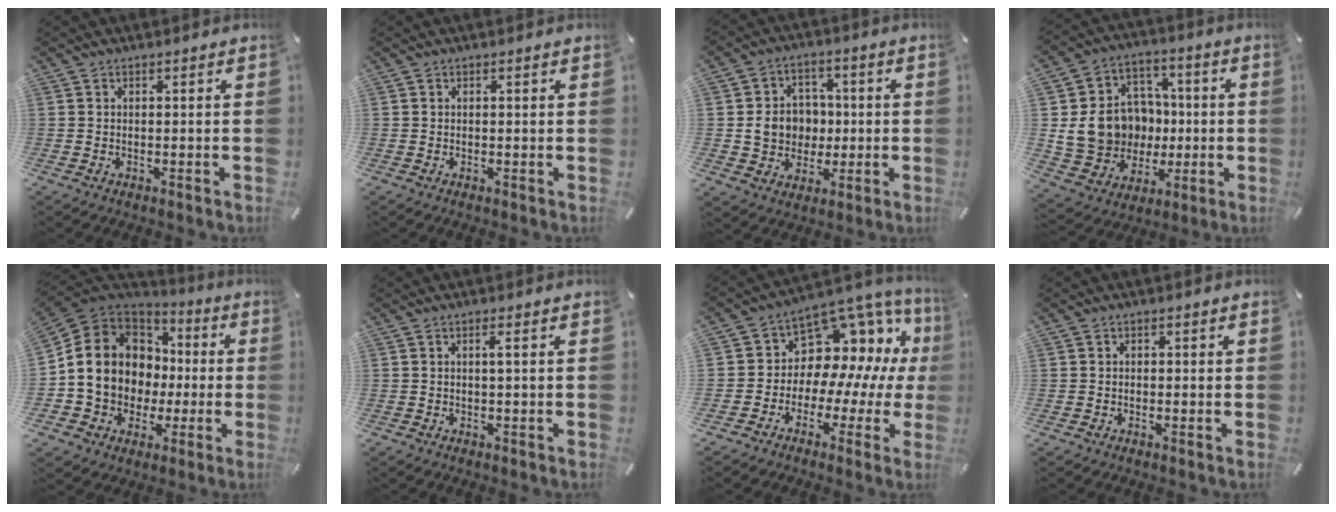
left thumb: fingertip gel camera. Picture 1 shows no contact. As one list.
[{"total": 0.0}, {"total": 9.0, "force": [-0.3, 8.3, 3.3], "torque": [-0.053, 0.010, -0.001]}, {"total": 16.3, "force": [0.3, 15.0, 6.4], "torque": [-0.129, 0.008, 0.024]}, {"total": 14.8, "force": [-0.3, 13.5, 6.2], "torque": [-0.130, -0.004, 0.006]}, {"total": 1.6, "force": [0.3, 0.0, 1.6], "torque": [-0.031, -0.001, 0.003]}, {"total": 10.5, "force": [6.2, 7.9, 3.0], "torque": [-0.056, -0.085, 0.116]}, {"total": 0.8, "force": [-0.2, 0.7, 0.3], "torque": [-0.005, 0.005, -0.005]}]